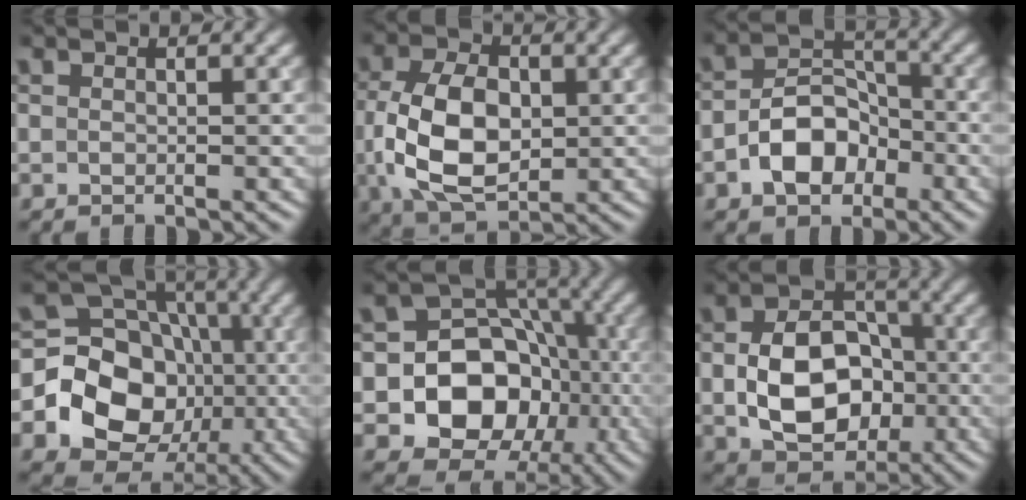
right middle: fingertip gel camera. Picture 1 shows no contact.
{"total": 8.6, "force": [-0.4, 5.4, 6.7], "torque": [-0.143, -0.005, -0.007]}
{"total": 5.4, "force": [-2.4, 3.6, 3.3], "torque": [-0.049, 0.005, -0.046]}
{"total": 13.0, "force": [-2.6, 11.1, 6.2], "torque": [-0.098, -0.007, -0.076]}
{"total": 12.4, "force": [-3.1, 10.3, 6.2], "torque": [-0.087, 0.001, -0.084]}
{"total": 8.8, "force": [-1.2, 6.3, 6.1], "torque": [-0.110, -0.005, -0.017]}